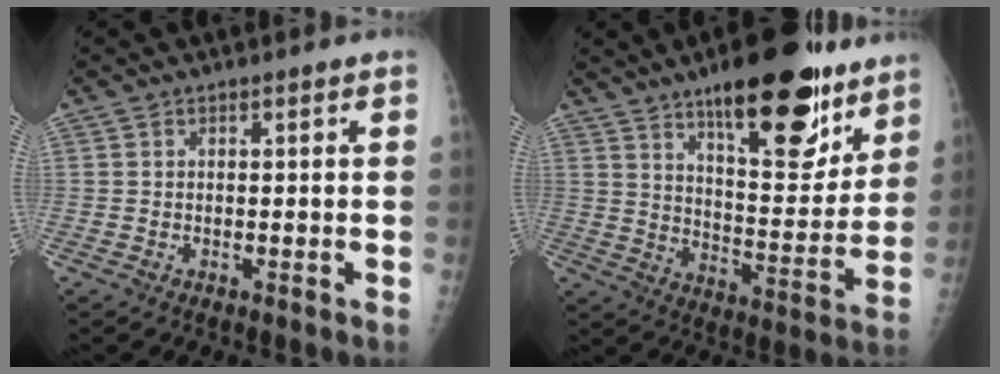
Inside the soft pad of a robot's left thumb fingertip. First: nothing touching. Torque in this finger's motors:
{"motor_torque": [2.61, 1.28, 1.69, -1.08, 0.39]}